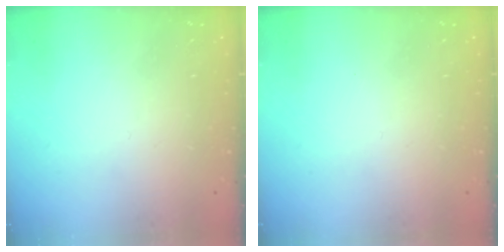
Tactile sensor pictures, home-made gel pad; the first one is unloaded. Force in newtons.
{"total": 0.0}